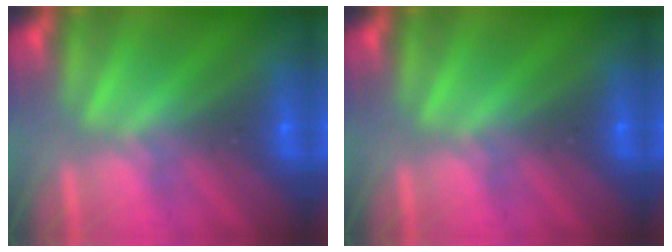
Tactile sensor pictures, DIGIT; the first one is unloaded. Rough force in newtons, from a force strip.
{"total": 0.0}